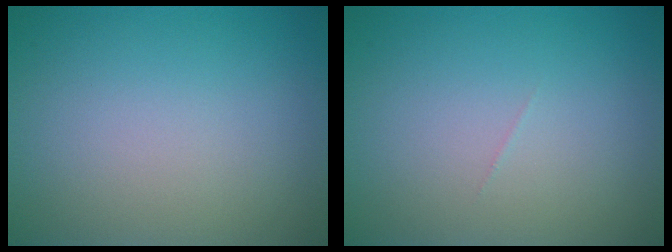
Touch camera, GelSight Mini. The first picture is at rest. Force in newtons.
{"total": 0.0}